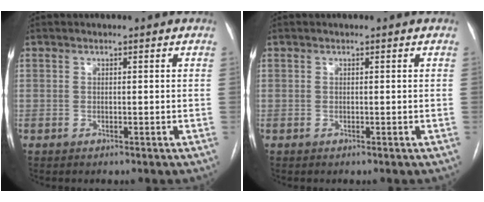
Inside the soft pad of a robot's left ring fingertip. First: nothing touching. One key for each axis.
{"total": 0.0}